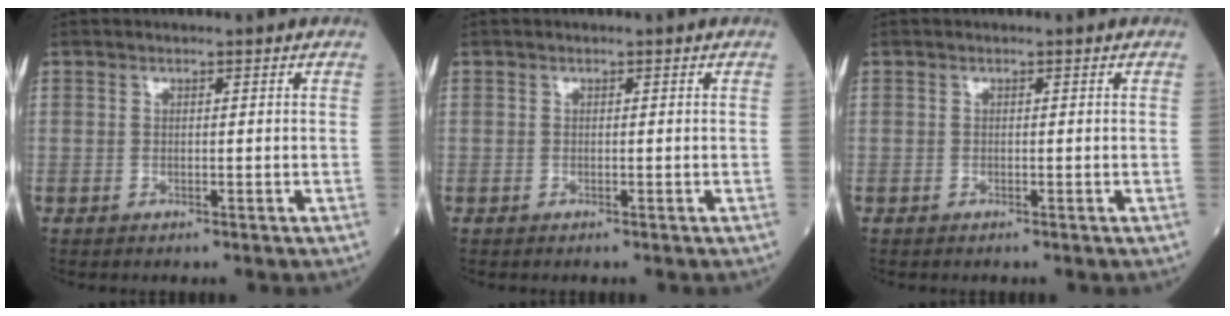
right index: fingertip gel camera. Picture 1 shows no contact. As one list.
[{"total": 0.0}, {"total": 0.0}]